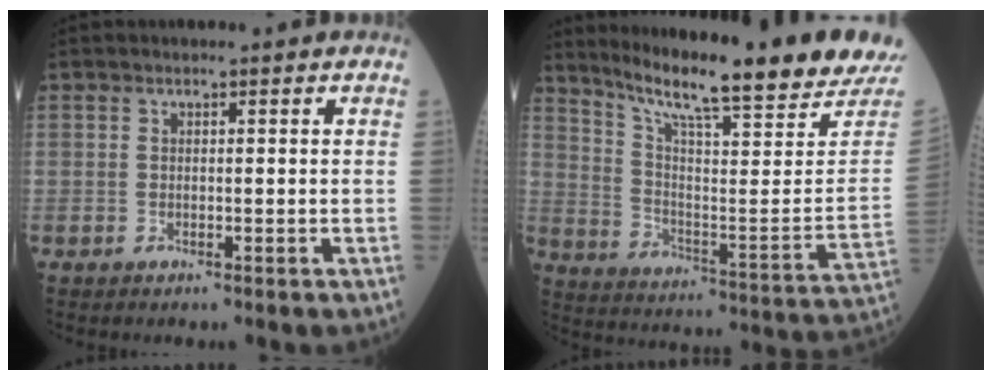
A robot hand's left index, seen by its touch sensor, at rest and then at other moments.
{"total": 21.8, "force": [18.4, 0.3, 11.8], "torque": [-0.195, -0.063, 0.260]}